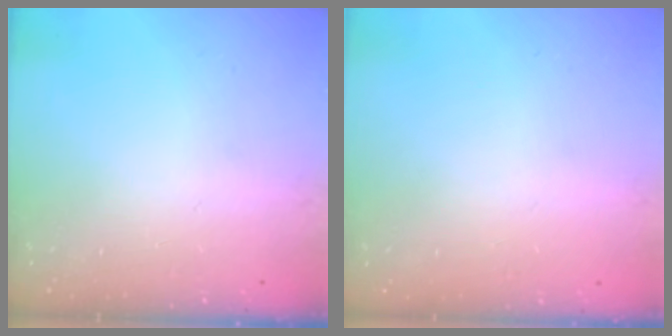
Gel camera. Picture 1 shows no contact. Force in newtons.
{"total": 0.0}